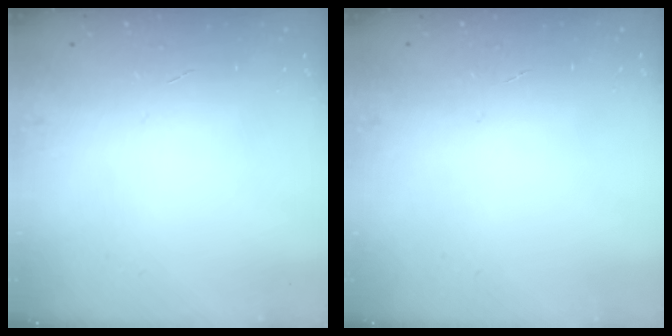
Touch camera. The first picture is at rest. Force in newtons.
{"total": 0.0}